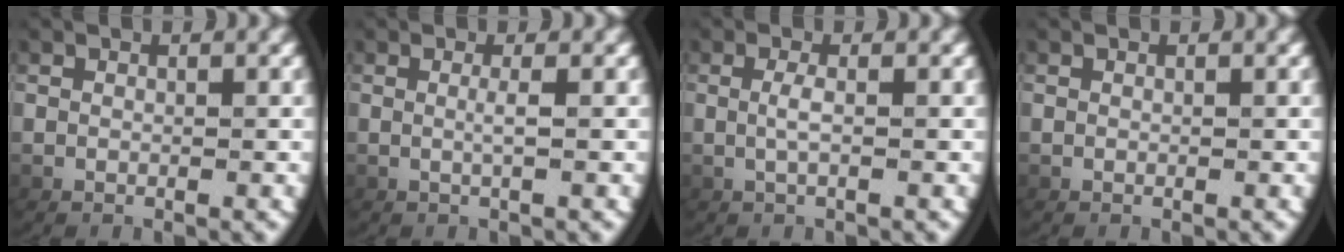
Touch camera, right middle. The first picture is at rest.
{"total": 1.2, "force": [0.1, -0.4, 1.1], "torque": [-0.026, -0.002, 0.004]}
{"total": 1.3, "force": [-0.1, -0.2, 1.3], "torque": [-0.040, -0.006, 0.005]}
{"total": 0.0}